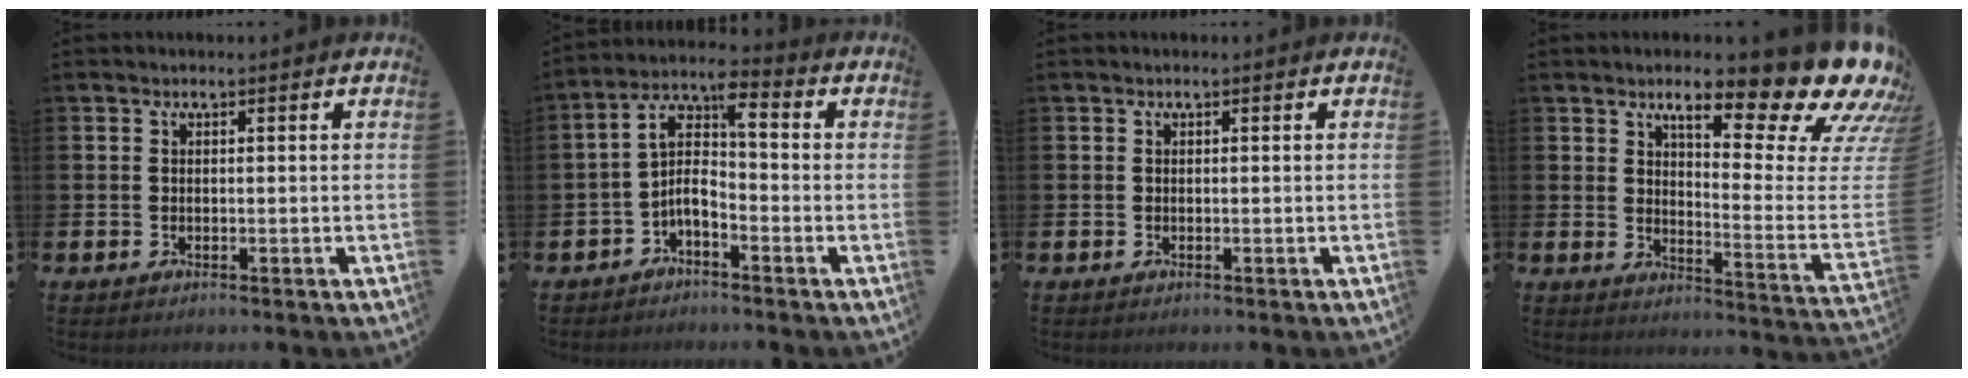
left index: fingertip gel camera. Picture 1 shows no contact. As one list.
[{"total": 5.5, "force": [-1.2, 2.3, 4.9], "torque": [-0.119, -0.019, -0.034]}, {"total": 0.0}, {"total": 13.6, "force": [10.3, 3.7, 8.2], "torque": [-0.122, -0.090, 0.161]}]